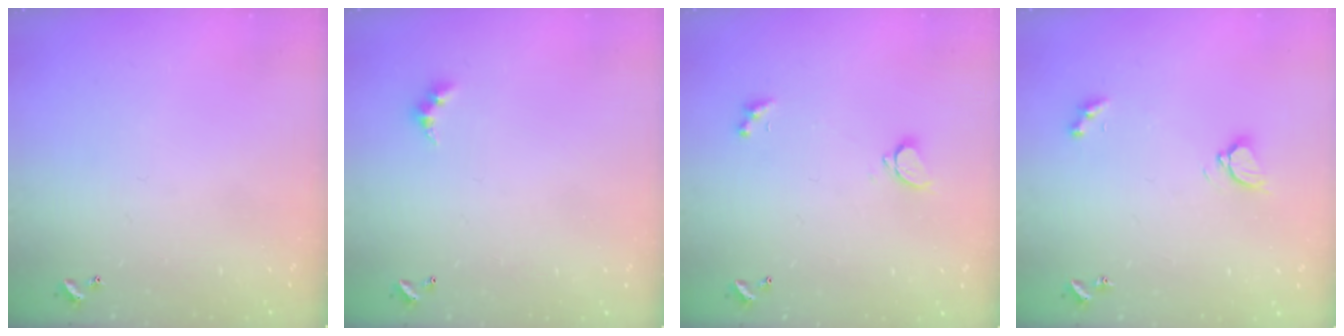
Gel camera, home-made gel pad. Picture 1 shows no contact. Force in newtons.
{"total": 3.0, "press": 2.9, "slide": 0.5}
{"total": 2.2, "press": 2.0, "slide": 0.9}
{"total": 3.4, "press": 3.3, "slide": 0.4}